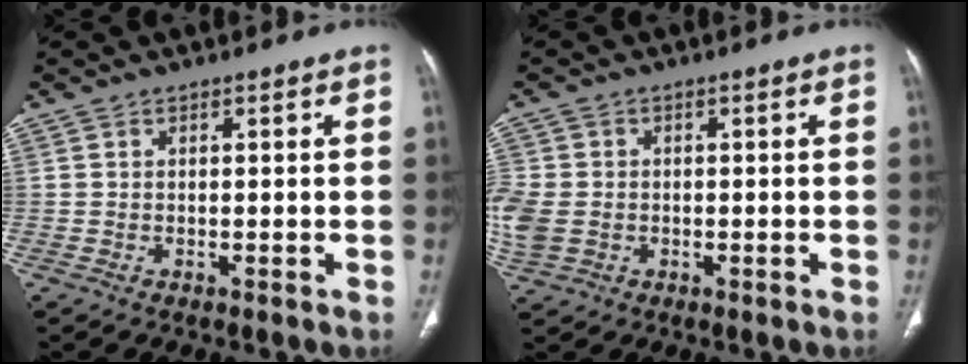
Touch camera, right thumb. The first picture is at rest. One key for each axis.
{"total": 9.7, "fx": -1.4, "fy": 8.1, "fz": 5.2, "tx": -0.154, "ty": 0.007, "tz": -0.019}